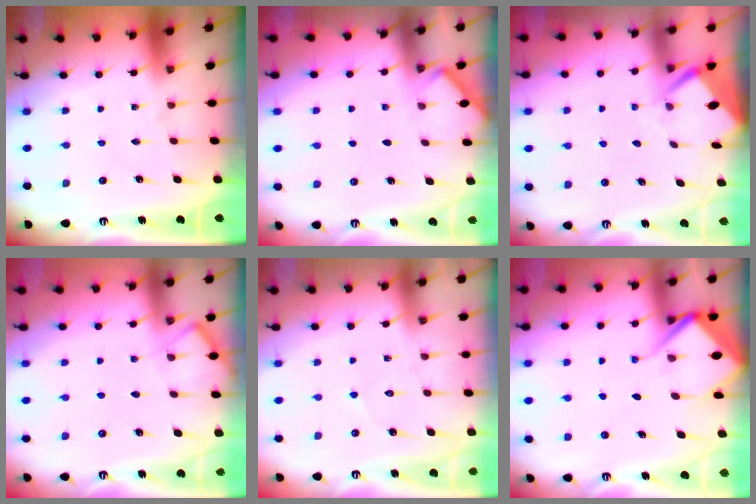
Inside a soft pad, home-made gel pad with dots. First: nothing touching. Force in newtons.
{"total": 3.0, "press": 3.0, "slide": 0.4}
{"total": 3.8, "press": 3.8, "slide": 0.3}
{"total": 5.5, "press": 5.5, "slide": 0.6}
{"total": 3.6, "press": 3.6, "slide": 0.3}
{"total": 7.3, "press": 7.3, "slide": 0.7}